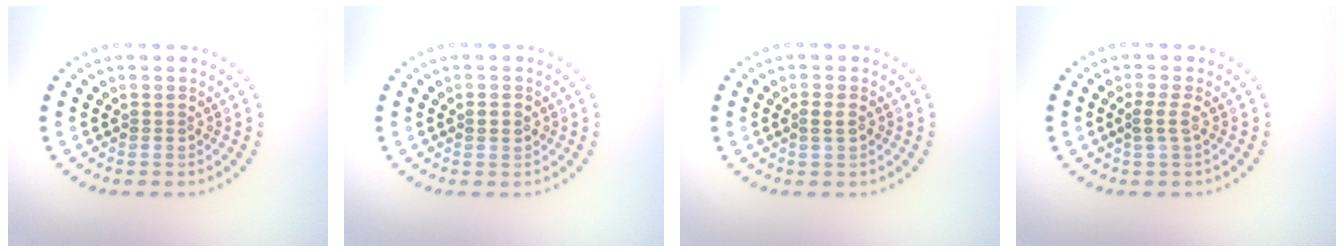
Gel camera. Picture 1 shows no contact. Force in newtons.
{"total": 1.2, "press": 1.2, "slide": 0.0}
{"total": 1.2, "press": 1.1, "slide": 0.4}
{"total": 1.4, "press": 1.0, "slide": 1.0}